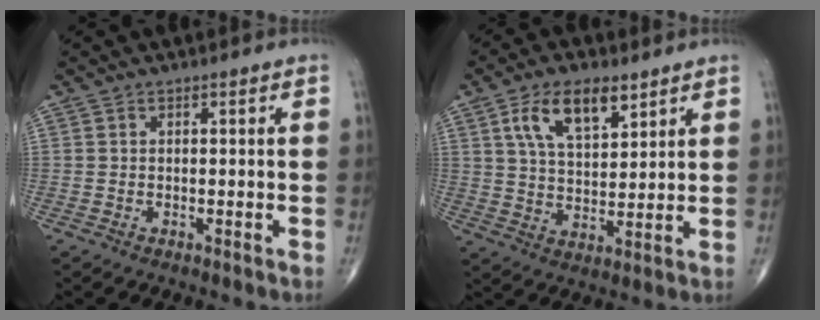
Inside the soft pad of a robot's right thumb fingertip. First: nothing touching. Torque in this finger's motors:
{"motor_torque": [0.31, 0.69, 0.99, 0.43, 0.04]}